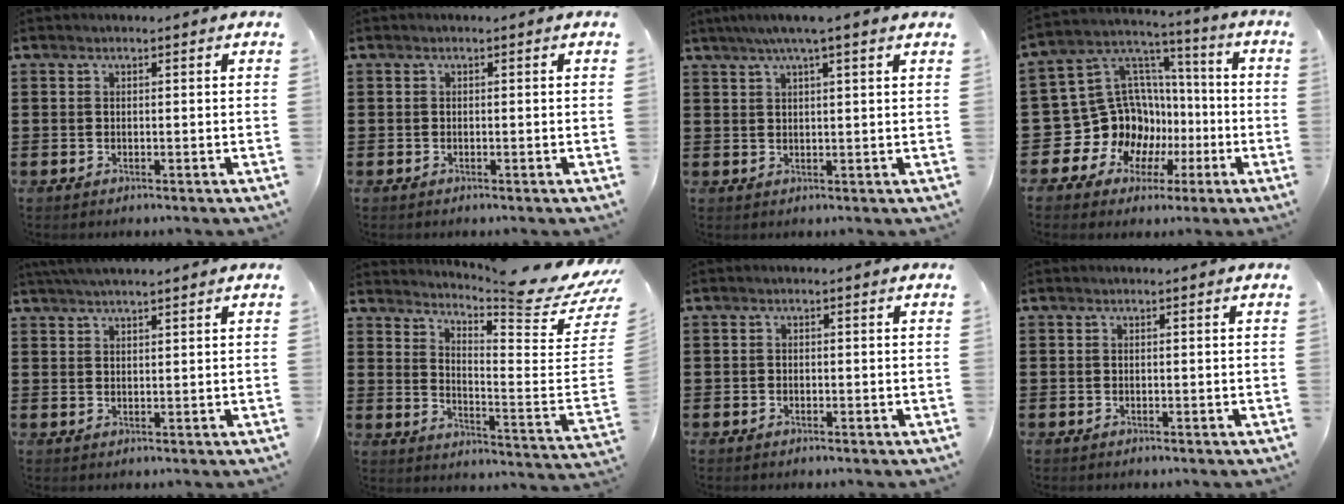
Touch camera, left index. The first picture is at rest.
{"total": 0.0}
{"total": 3.8, "force": [2.6, -0.2, 2.8], "torque": [-0.059, 0.001, 0.046]}
{"total": 14.4, "force": [-3.3, 13.2, 4.7], "torque": [-0.141, -0.024, -0.035]}
{"total": 2.4, "force": [2.2, -0.1, 0.8], "torque": [-0.021, 0.003, 0.042]}
{"total": 7.6, "force": [6.8, -0.4, 3.3], "torque": [-0.065, -0.073, 0.106]}
{"total": 0.6, "force": [-0.4, 0.4, -0.1], "torque": [-0.001, 0.002, -0.010]}
{"total": 0.0}